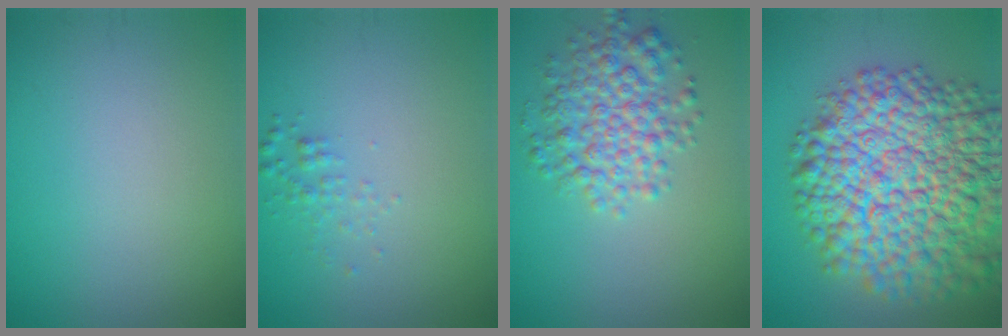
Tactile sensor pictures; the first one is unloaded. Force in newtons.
{"total": 1.1, "press": 1.1, "slide": 0.0}
{"total": 4.9, "press": 4.9, "slide": 0.1}
{"total": 15.6, "press": 15.6, "slide": 0.7}